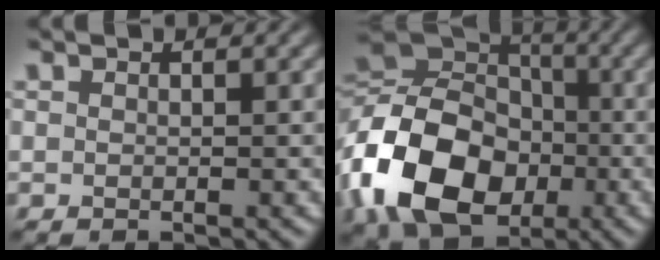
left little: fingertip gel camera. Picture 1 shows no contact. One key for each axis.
{"total": 14.3, "fx": -4.6, "fy": 10.6, "fz": 8.4, "tx": -0.198, "ty": -0.010, "tz": -0.098}